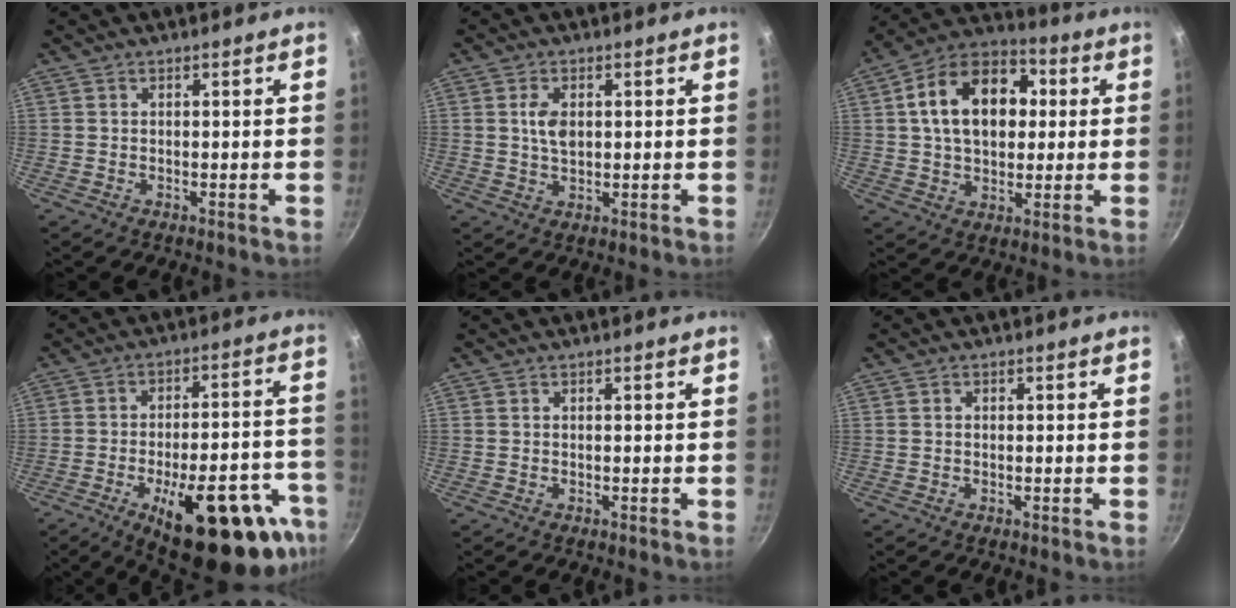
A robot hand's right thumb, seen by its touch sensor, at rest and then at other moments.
{"total": 4.3, "force": [0.8, 2.6, 3.3], "torque": [-0.054, -0.004, 0.015]}
{"total": 18.2, "force": [3.1, 12.5, 12.8], "torque": [-0.181, 0.026, 0.035]}
{"total": 25.3, "force": [-12.4, 9.7, 19.8], "torque": [-0.210, 0.046, -0.166]}
{"total": 0.0}
{"total": 0.7, "force": [-0.1, 0.6, 0.3], "torque": [-0.006, 0.004, -0.001]}